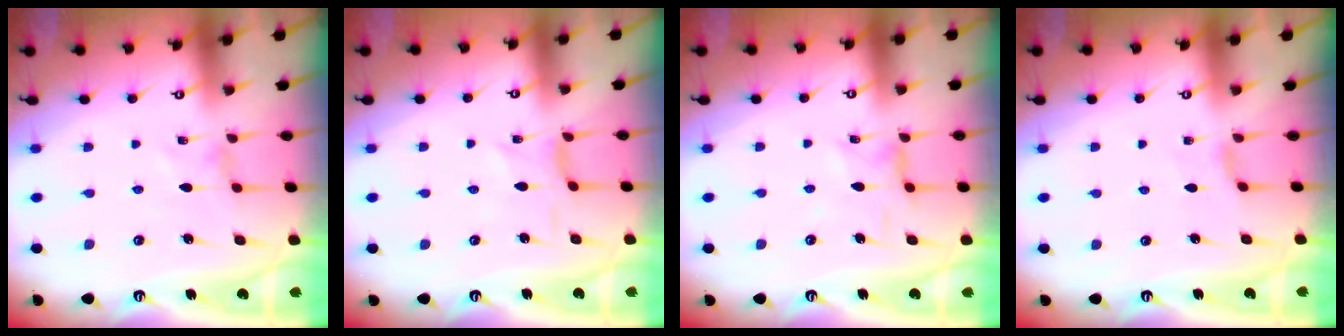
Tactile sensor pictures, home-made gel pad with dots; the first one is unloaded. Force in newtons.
{"total": 0.0}
{"total": 1.7, "press": 1.6, "slide": 0.2}
{"total": 1.9, "press": 1.9, "slide": 0.4}